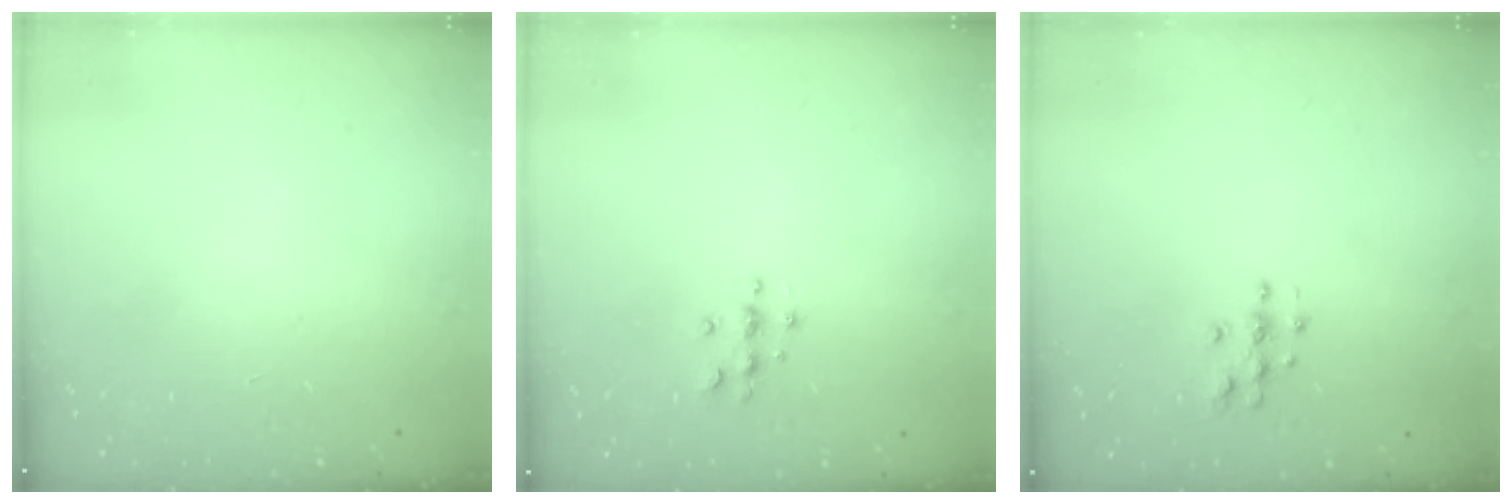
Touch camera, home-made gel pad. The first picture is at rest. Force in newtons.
{"total": 6.3, "press": 6.3, "slide": 0.8}
{"total": 3.8, "press": 3.8, "slide": 0.2}